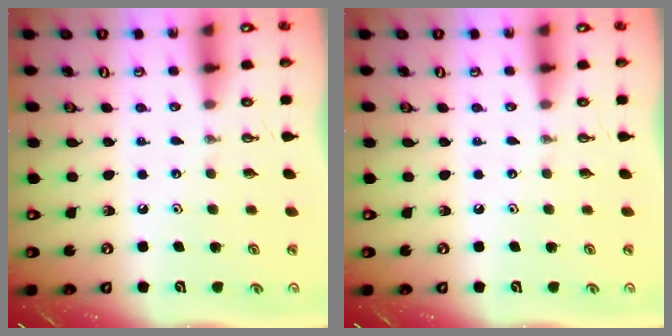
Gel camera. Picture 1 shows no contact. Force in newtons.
{"total": 0.0}